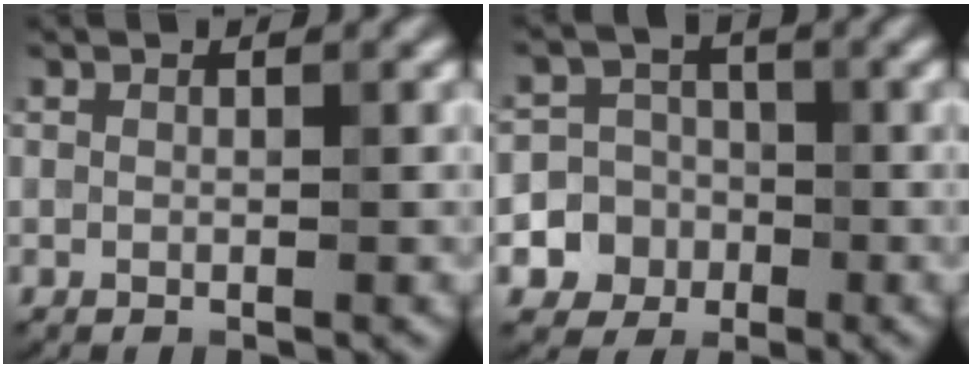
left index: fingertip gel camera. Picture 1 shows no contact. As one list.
[{"total": 7.0, "force": [-2.4, 6.6, 0.6], "torque": [0.010, 0.000, -0.060]}]